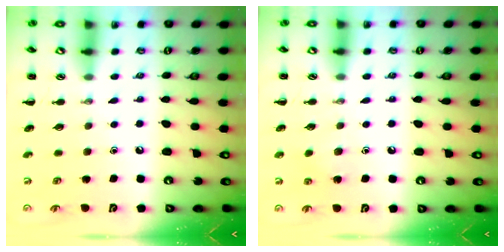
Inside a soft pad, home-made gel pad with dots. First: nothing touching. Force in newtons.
{"total": 5.1, "press": 4.8, "slide": 1.6}